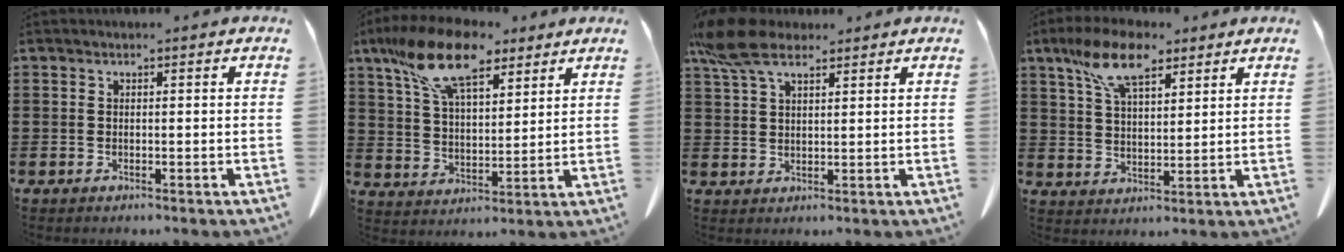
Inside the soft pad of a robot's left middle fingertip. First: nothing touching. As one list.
[{"total": 13.7, "force": [9.2, 5.5, 8.5], "torque": [-0.196, -0.012, 0.169]}, {"total": 7.7, "force": [5.4, 2.9, 4.6], "torque": [-0.112, -0.007, 0.101]}, {"total": 9.4, "force": [6.1, 3.8, 6.0], "torque": [-0.135, 0.002, 0.113]}]